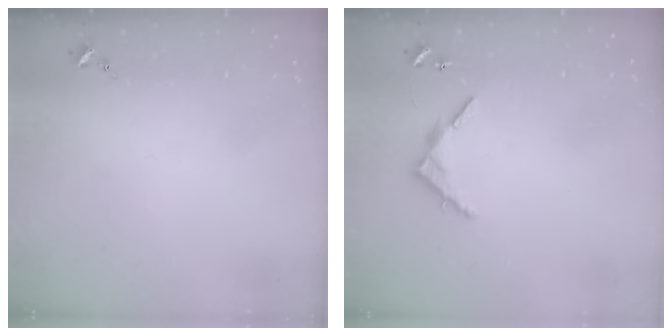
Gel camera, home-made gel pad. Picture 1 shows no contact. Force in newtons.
{"total": 6.9, "press": 6.9, "slide": 0.5}